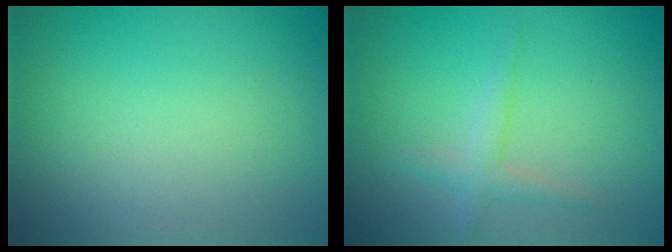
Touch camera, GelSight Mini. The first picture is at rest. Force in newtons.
{"total": 1.6, "press": 1.6, "slide": 0.0}